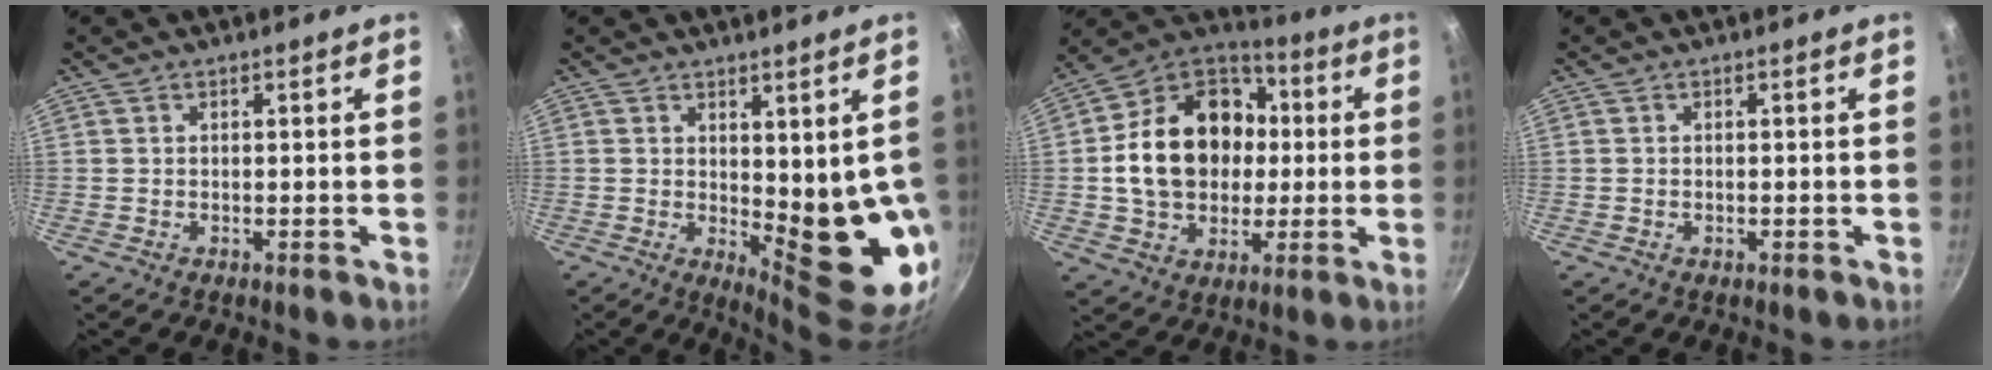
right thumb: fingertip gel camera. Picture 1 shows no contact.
{"total": 11.1, "force": [0.6, 4.2, 10.3], "torque": [-0.108, -0.030, 0.022]}
{"total": 21.4, "force": [0.8, 16.7, 13.4], "torque": [-0.205, 0.039, 0.011]}
{"total": 0.5, "force": [-0.2, 0.3, 0.4], "torque": [-0.004, 0.002, -0.004]}